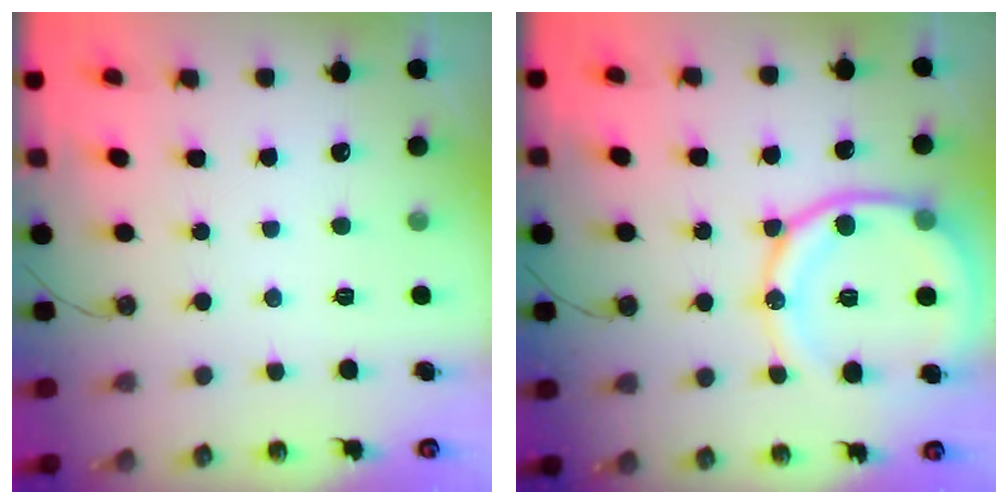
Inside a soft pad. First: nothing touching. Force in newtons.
{"total": 17.1, "press": 17.1, "slide": 1.7}